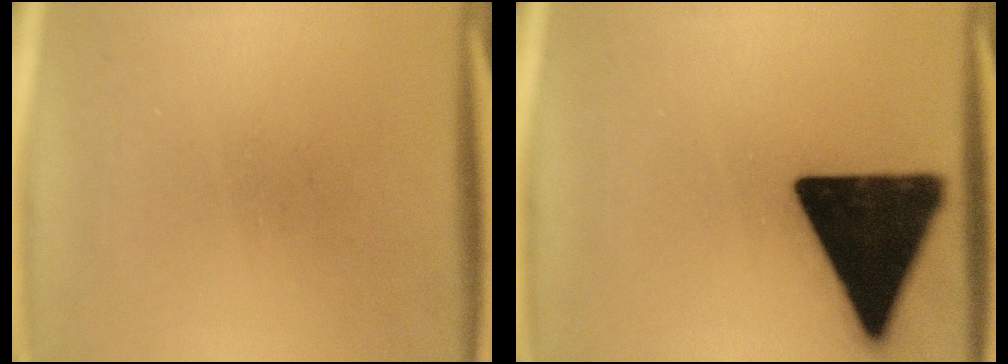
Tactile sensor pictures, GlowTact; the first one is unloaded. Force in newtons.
{"total": 19.6}